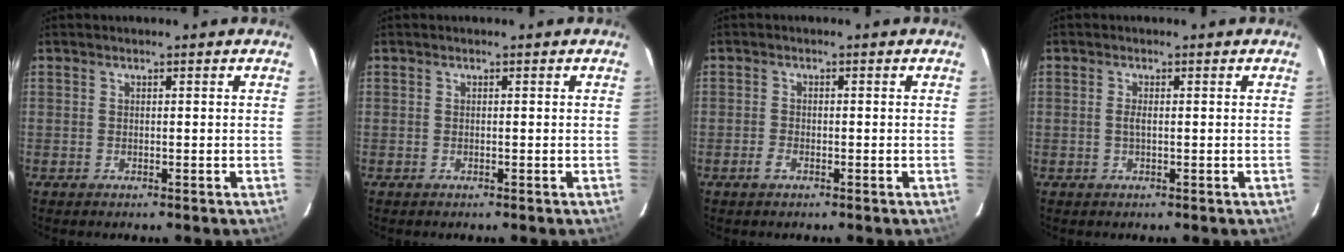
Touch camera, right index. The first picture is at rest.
{"total": 0.0}
{"total": 1.6, "force": [-1.1, 0.8, 0.9], "torque": [-0.022, 0.000, -0.022]}
{"total": 1.2, "force": [-0.1, 0.1, 1.1], "torque": [-0.023, 0.001, -0.004]}